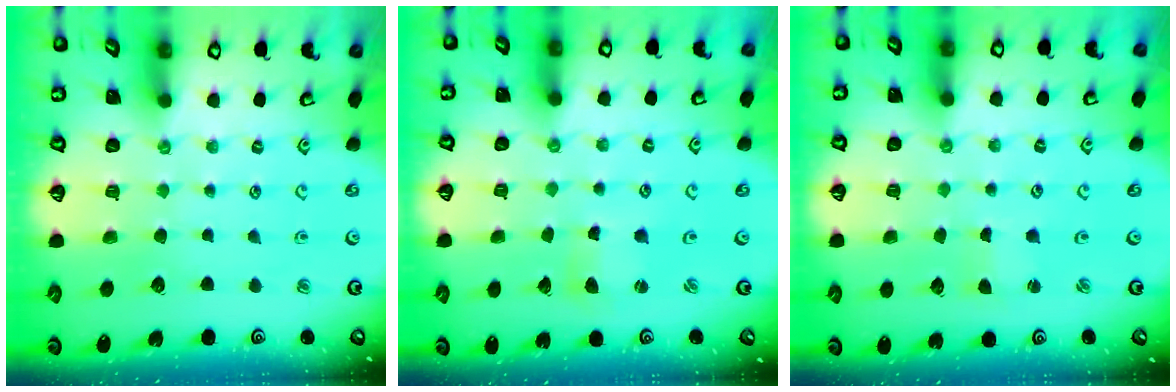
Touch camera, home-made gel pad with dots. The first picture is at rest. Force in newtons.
{"total": 2.3, "press": 2.2, "slide": 0.3}
{"total": 1.3, "press": 1.2, "slide": 0.1}